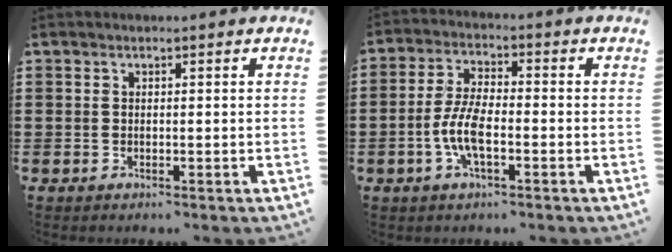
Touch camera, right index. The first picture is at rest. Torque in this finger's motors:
{"motor_torque": [0.80, 0.77, 0.14, 0.15]}